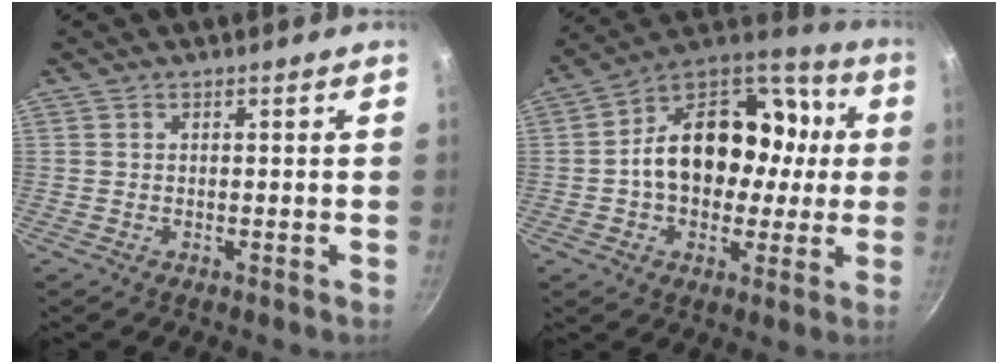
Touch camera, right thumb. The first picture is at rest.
{"total": 21.5, "force": [0.8, 14.6, 15.7], "torque": [-0.202, 0.043, 0.009]}